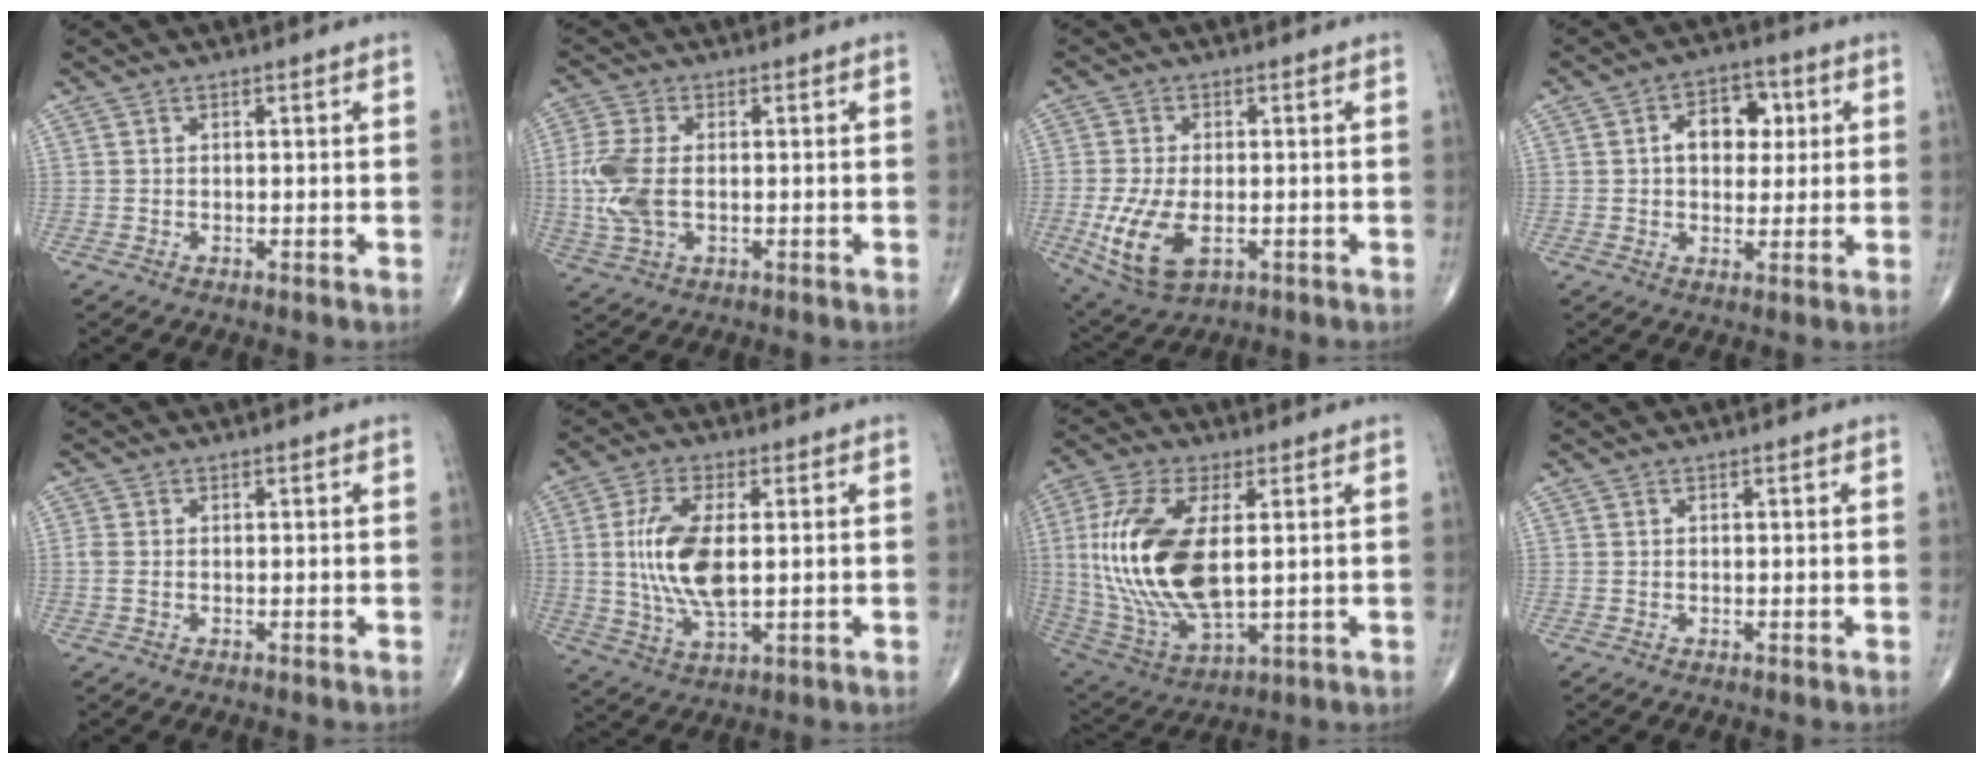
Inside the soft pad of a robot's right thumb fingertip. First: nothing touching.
{"total": 8.6, "force": [-0.4, 4.8, 7.2], "torque": [-0.179, 0.000, -0.008]}
{"total": 10.7, "force": [-2.6, 5.7, 8.7], "torque": [-0.181, -0.010, -0.036]}
{"total": 8.7, "force": [1.7, 6.0, 6.0], "torque": [-0.053, 0.010, 0.022]}
{"total": 1.6, "force": [-0.2, 1.0, 1.2], "torque": [-0.039, 0.000, -0.006]}
{"total": 12.3, "force": [0.9, 5.3, 11.1], "torque": [-0.230, -0.010, 0.022]}
{"total": 21.2, "force": [2.1, 9.9, 18.7], "torque": [-0.403, -0.017, 0.047]}
{"total": 0.0}